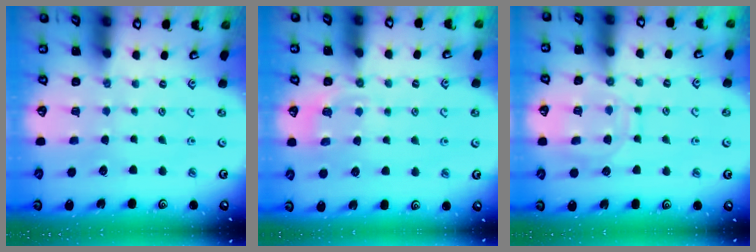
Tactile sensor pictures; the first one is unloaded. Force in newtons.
{"total": 6.1, "press": 6.0, "slide": 1.3}
{"total": 11.7, "press": 11.6, "slide": 1.0}